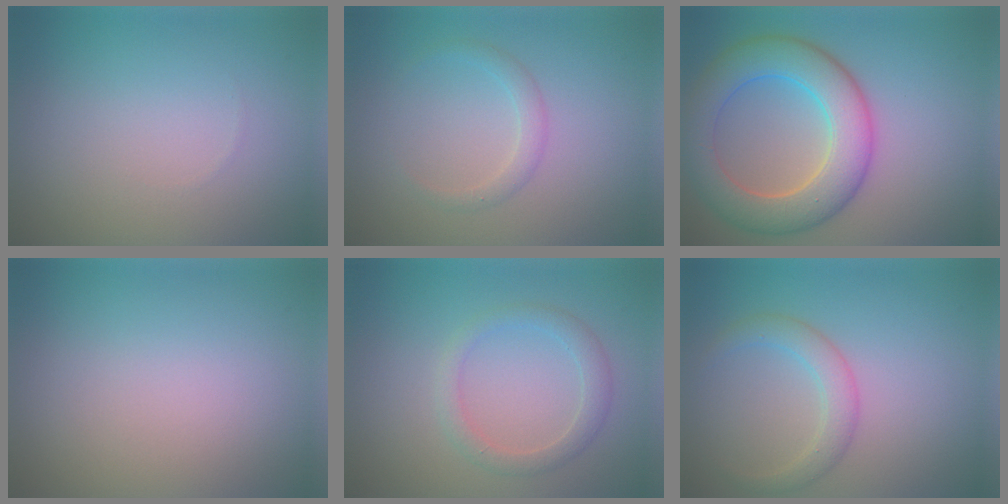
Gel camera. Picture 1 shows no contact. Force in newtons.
{"total": 1.5, "press": 1.5, "slide": 0.2}
{"total": 8.1, "press": 8.1, "slide": 0.1}
{"total": 0.0}
{"total": 2.2, "press": 2.2, "slide": 0.0}
{"total": 2.6, "press": 2.6, "slide": 0.2}